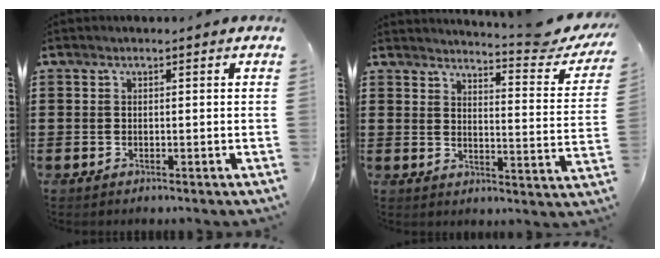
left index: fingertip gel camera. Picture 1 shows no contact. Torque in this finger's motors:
{"motor_torque": [-0.39, -1.75, 0.52, 0.02]}